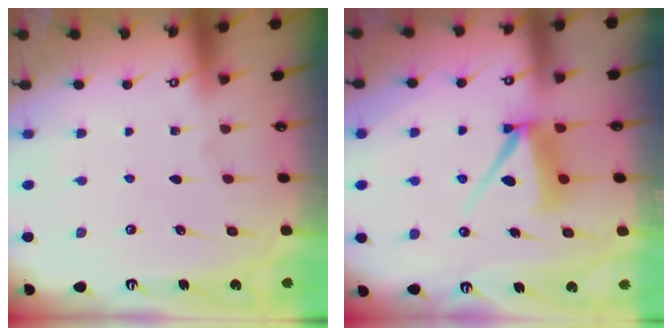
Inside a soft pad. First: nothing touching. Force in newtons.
{"total": 9.0, "press": 9.0, "slide": 1.0}